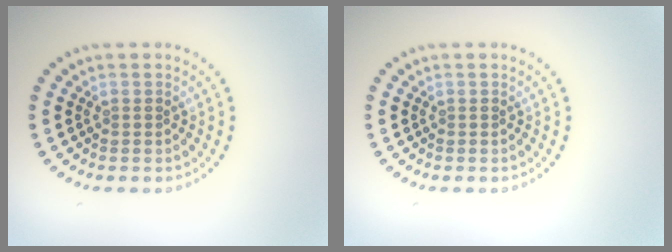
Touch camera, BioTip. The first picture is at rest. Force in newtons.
{"total": 0.0}